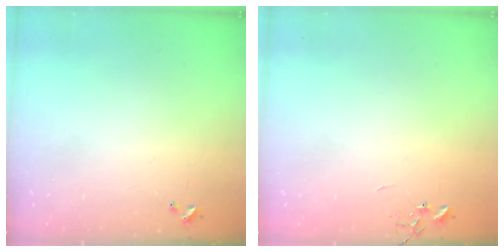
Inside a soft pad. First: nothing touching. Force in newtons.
{"total": 0.0}